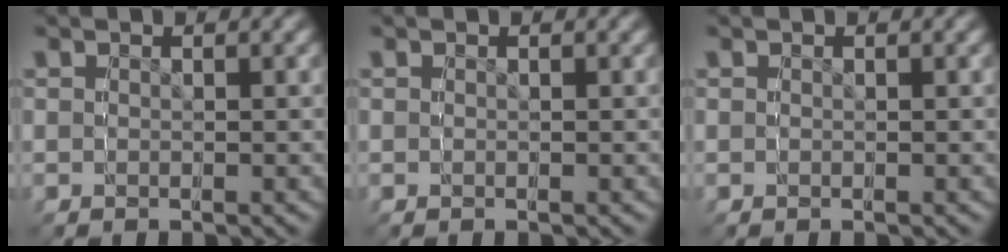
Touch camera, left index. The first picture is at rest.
{"total": 0.0}
{"total": 0.0}